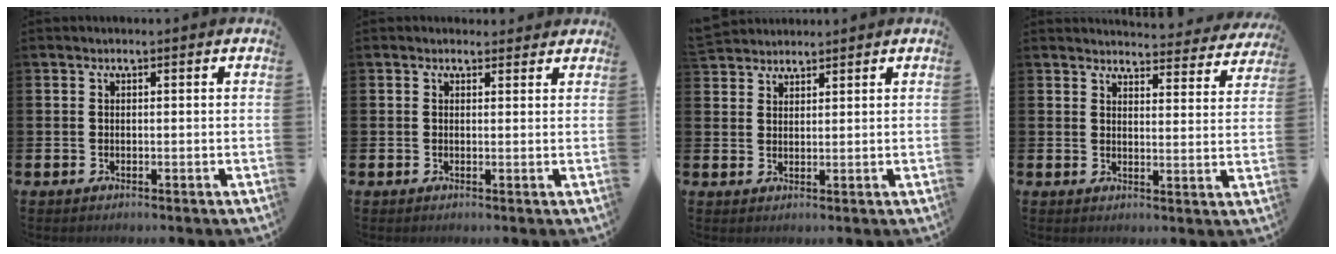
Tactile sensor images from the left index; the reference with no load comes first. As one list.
[{"total": 1.0, "force": [0.8, 0.6, 0.0], "torque": [0.008, 0.002, 0.012]}, {"total": 2.8, "force": [2.7, 0.6, -0.4], "torque": [0.003, -0.009, 0.052]}, {"total": 3.9, "force": [3.8, 0.3, 0.1], "torque": [-0.005, -0.032, 0.065]}]